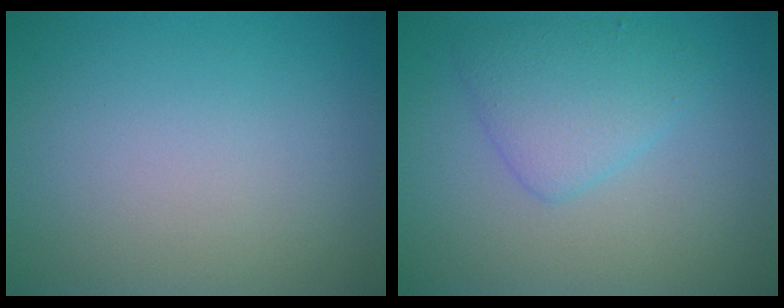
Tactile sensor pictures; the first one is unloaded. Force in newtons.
{"total": 1.9, "press": 1.9, "slide": 0.1}